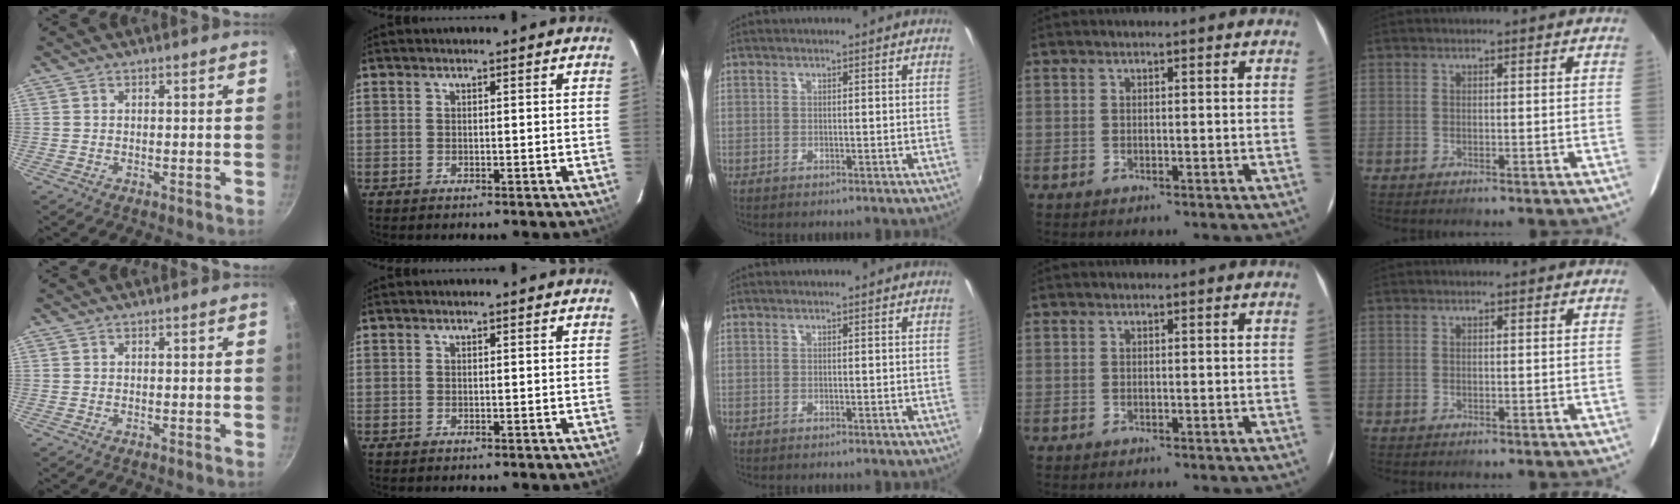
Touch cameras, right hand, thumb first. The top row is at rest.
{}